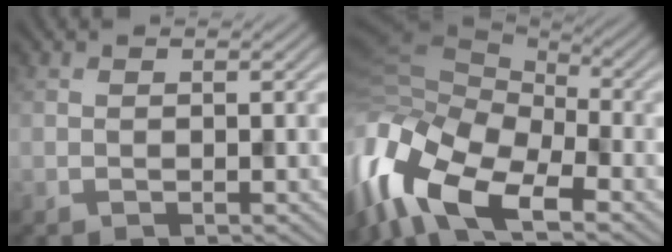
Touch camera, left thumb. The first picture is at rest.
{"total": 16.6, "force": [-6.7, 8.1, 12.9], "torque": [-0.314, -0.017, -0.117]}